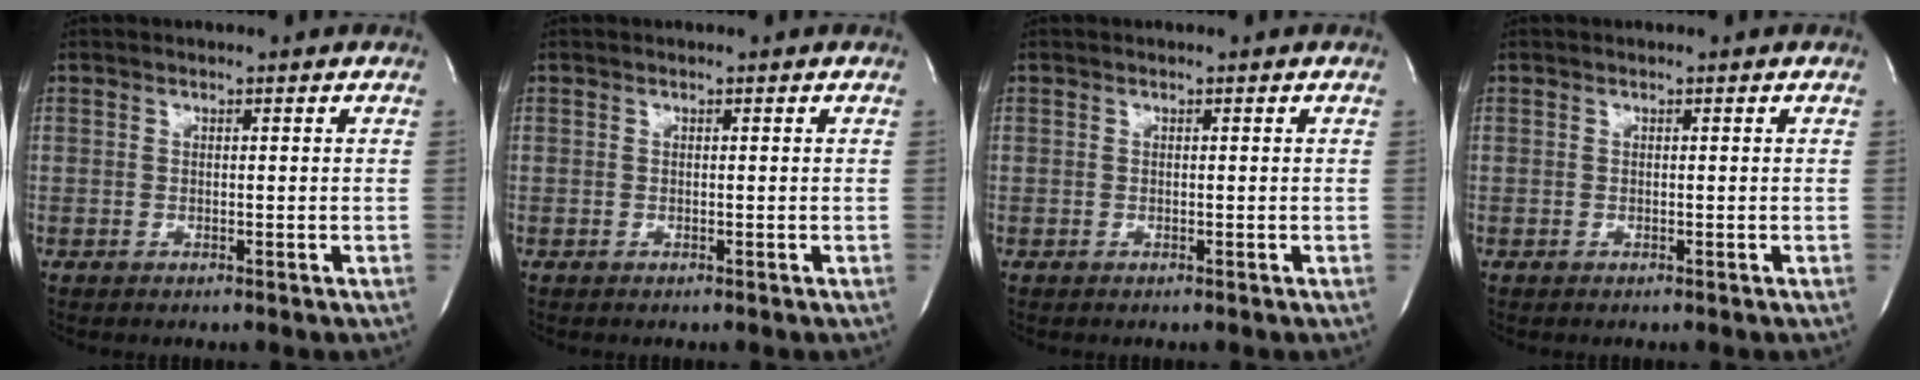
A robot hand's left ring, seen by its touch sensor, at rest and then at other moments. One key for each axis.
{"total": 0.0}
{"total": 0.0}
{"total": 0.0}